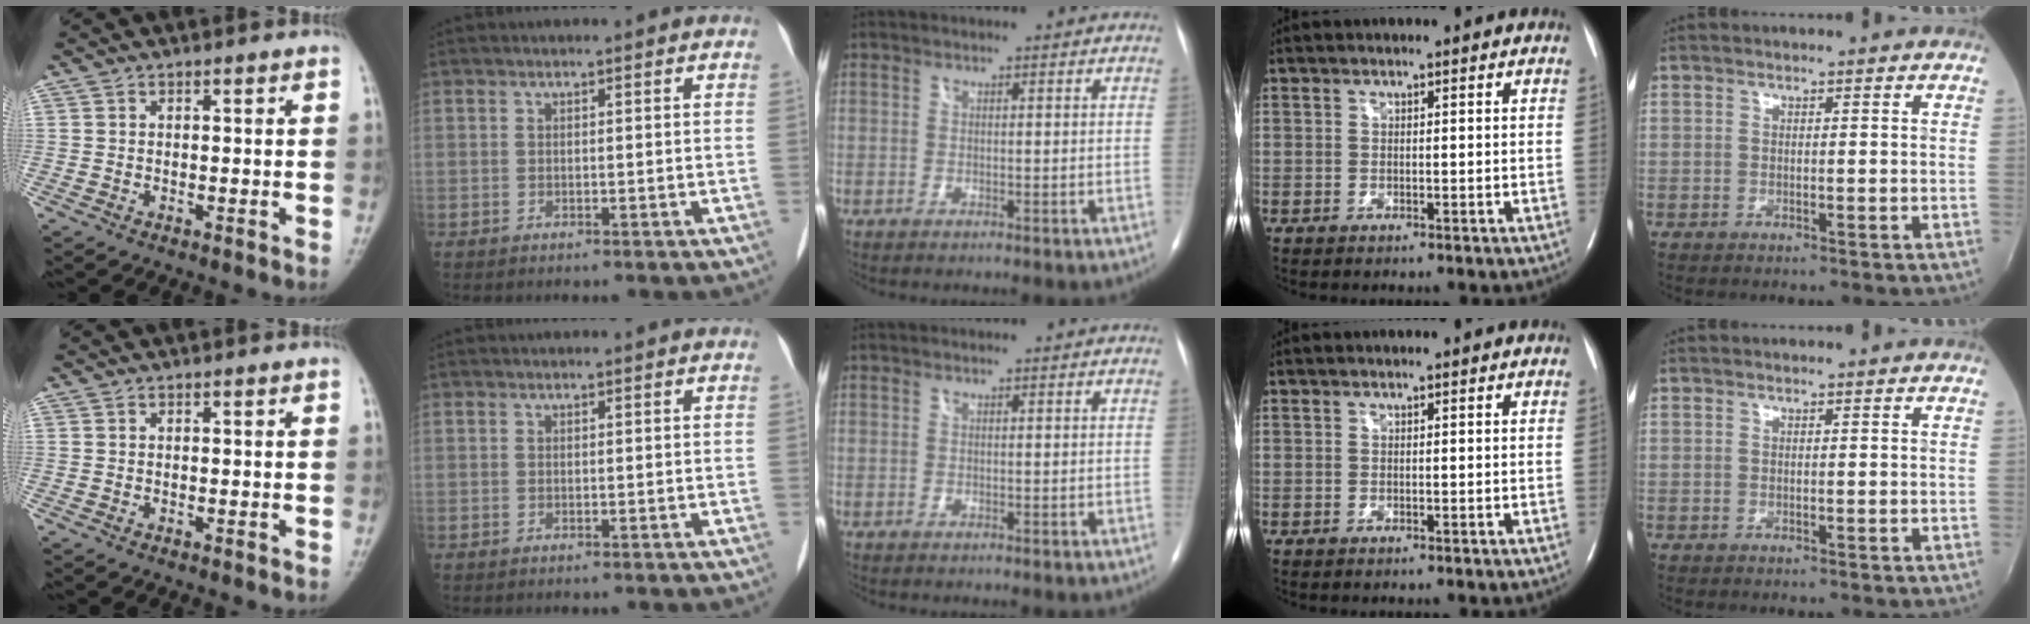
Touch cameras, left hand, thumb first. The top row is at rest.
{}